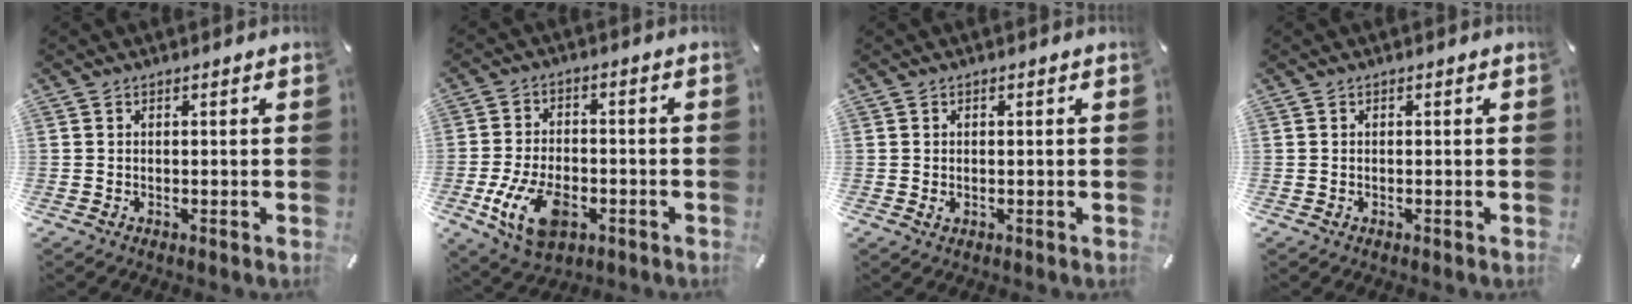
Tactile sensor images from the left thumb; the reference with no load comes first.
{"total": 12.4, "force": [-4.5, 7.5, 8.8], "torque": [-0.175, 0.002, -0.083]}
{"total": 0.9, "force": [-0.1, 0.5, 0.7], "torque": [-0.013, 0.001, -0.002]}
{"total": 0.0}